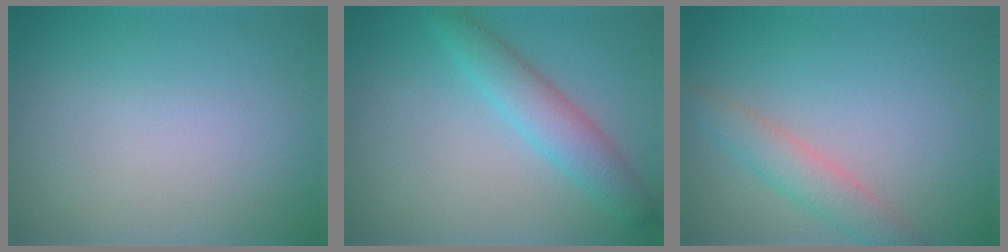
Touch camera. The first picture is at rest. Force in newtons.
{"total": 3.8, "press": 3.8, "slide": 0.0}
{"total": 2.9, "press": 2.9, "slide": 0.2}